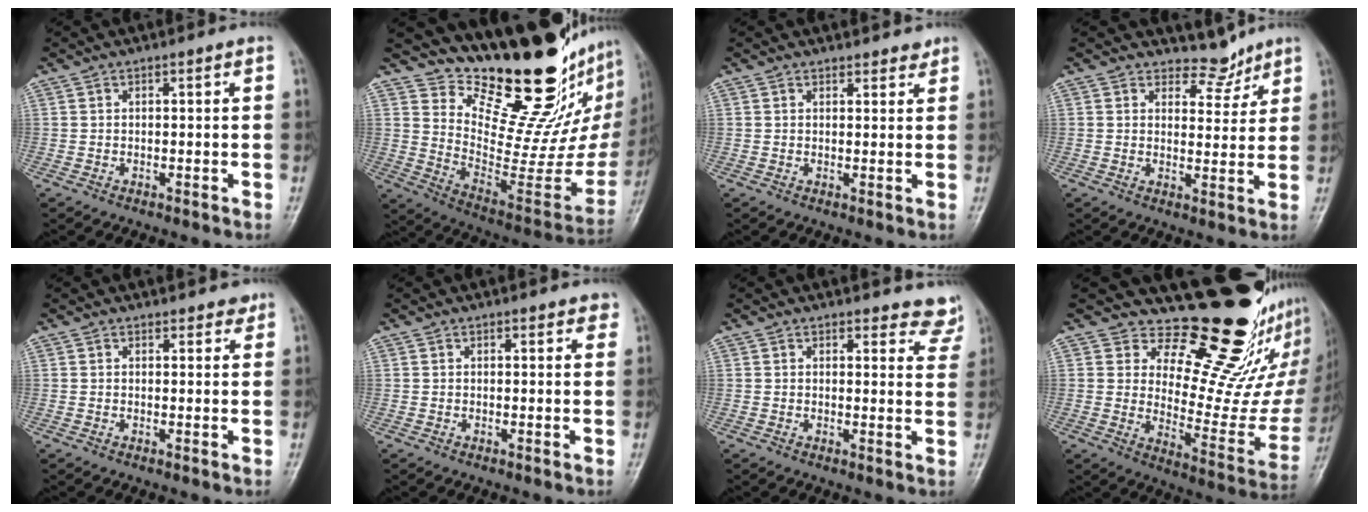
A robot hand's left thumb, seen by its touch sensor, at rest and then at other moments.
{"total": 26.2, "force": [19.1, 8.6, 15.6], "torque": [-0.190, -0.137, 0.295]}
{"total": 2.3, "force": [2.0, 0.9, 0.4], "torque": [0.011, -0.012, 0.024]}
{"total": 4.5, "force": [4.0, 2.1, 0.0], "torque": [0.023, -0.036, 0.063]}
{"total": 2.5, "force": [2.2, 1.1, 0.4], "torque": [0.014, -0.011, 0.021]}
{"total": 2.5, "force": [2.0, 1.0, 1.1], "torque": [0.006, -0.002, 0.018]}
{"total": 7.3, "force": [6.9, 2.3, 0.8], "torque": [0.036, -0.040, 0.052]}
{"total": 20.8, "force": [16.5, 7.2, 10.3], "torque": [-0.076, -0.148, 0.225]}